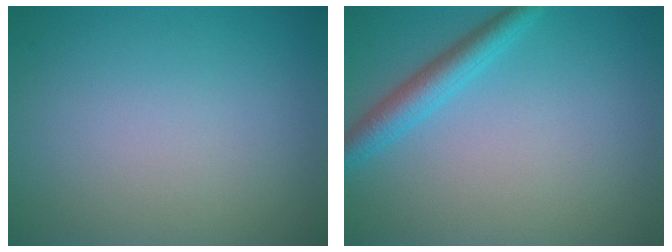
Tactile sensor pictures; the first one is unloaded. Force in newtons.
{"total": 3.0, "press": 2.9, "slide": 0.2}